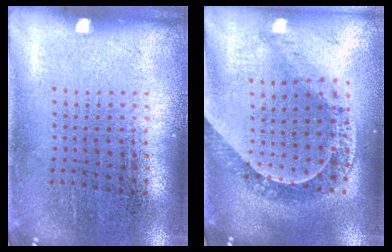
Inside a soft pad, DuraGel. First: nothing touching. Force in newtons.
{"total": 1.0, "press": 1.0, "slide": 0.2}